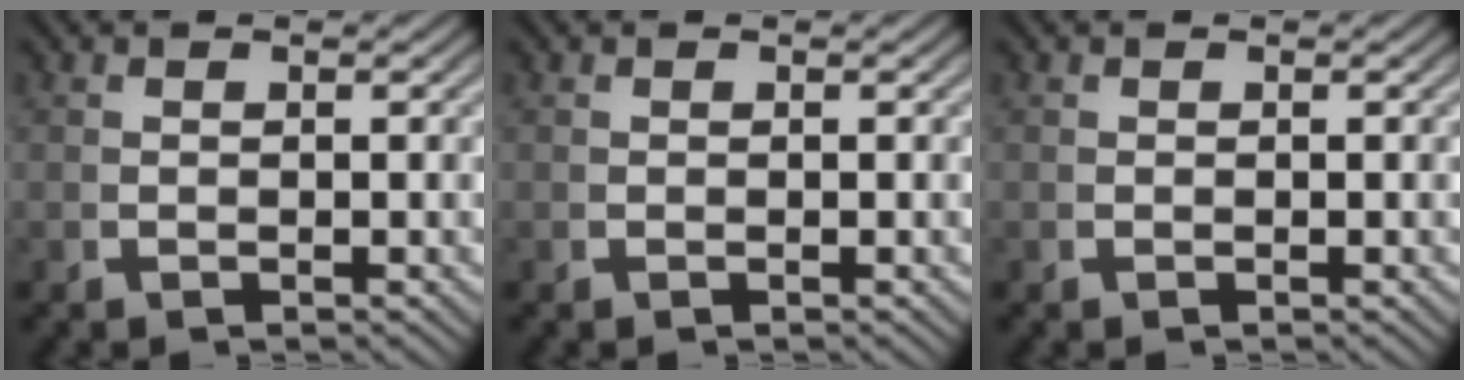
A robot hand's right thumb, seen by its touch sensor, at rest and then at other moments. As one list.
[{"total": 0.0}, {"total": 0.0}]